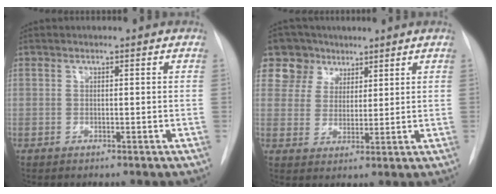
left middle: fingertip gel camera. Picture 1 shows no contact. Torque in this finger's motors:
{"motor_torque": [1.05, -1.09, 0.21, 0.03]}